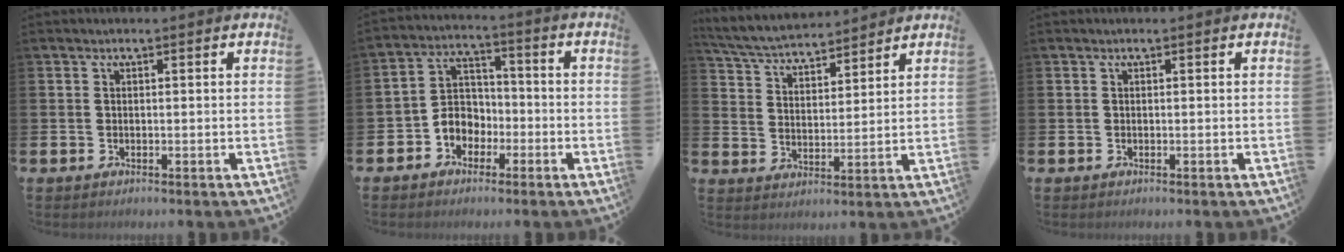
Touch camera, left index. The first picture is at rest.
{"total": 4.5, "force": [-1.8, 3.9, 1.5], "torque": [-0.045, 0.006, -0.041]}
{"total": 5.2, "force": [5.1, 0.7, 0.7], "torque": [-0.042, -0.034, 0.089]}
{"total": 0.0}